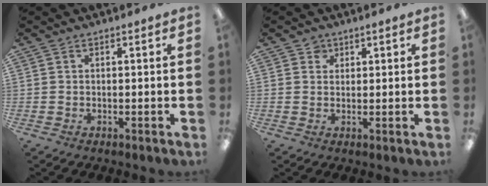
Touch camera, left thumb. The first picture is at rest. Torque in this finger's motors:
{"motor_torque": [0.13, -0.04, 0.12, -0.28, 0.00]}